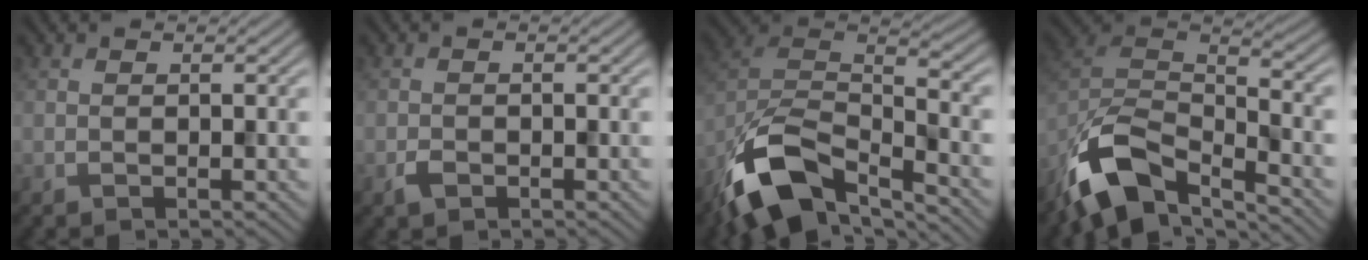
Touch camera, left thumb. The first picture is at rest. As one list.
[{"total": 1.3, "force": [-0.8, 0.9, 0.7], "torque": [-0.014, -0.003, -0.017]}, {"total": 14.0, "force": [-9.2, 5.7, 8.8], "torque": [-0.190, -0.018, -0.181]}, {"total": 12.4, "force": [-8.5, 5.0, 7.5], "torque": [-0.157, -0.015, -0.176]}]